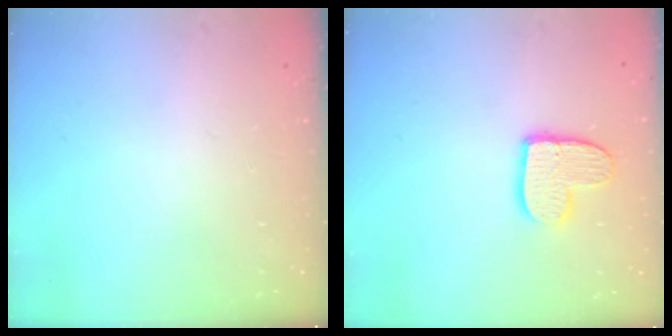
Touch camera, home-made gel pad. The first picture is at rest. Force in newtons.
{"total": 10.7, "press": 10.7, "slide": 0.8}